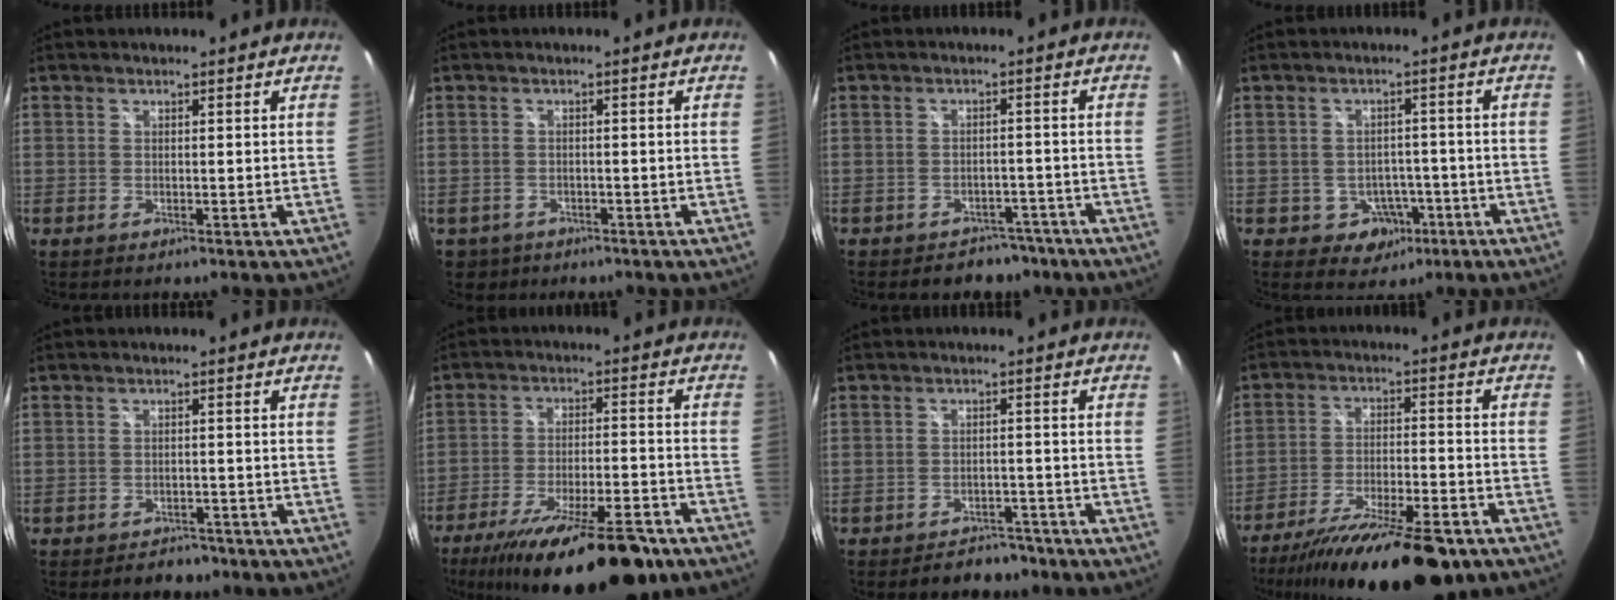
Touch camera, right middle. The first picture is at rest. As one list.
[{"total": 3.8, "force": [-1.8, 3.1, 1.2], "torque": [-0.036, -0.008, -0.021]}, {"total": 5.0, "force": [-4.1, 2.9, 0.3], "torque": [-0.004, 0.020, -0.049]}, {"total": 4.6, "force": [-2.2, 3.9, 1.2], "torque": [-0.031, 0.012, -0.016]}, {"total": 3.9, "force": [-3.4, 1.7, 0.7], "torque": [-0.017, 0.000, -0.047]}, {"total": 21.6, "force": [-16.3, 4.9, 13.4], "torque": [-0.229, -0.045, -0.244]}, {"total": 5.7, "force": [-4.9, 2.5, 1.3], "torque": [-0.027, 0.010, -0.062]}, {"total": 22.2, "force": [-17.1, 5.2, 13.1], "torque": [-0.230, -0.045, -0.260]}]